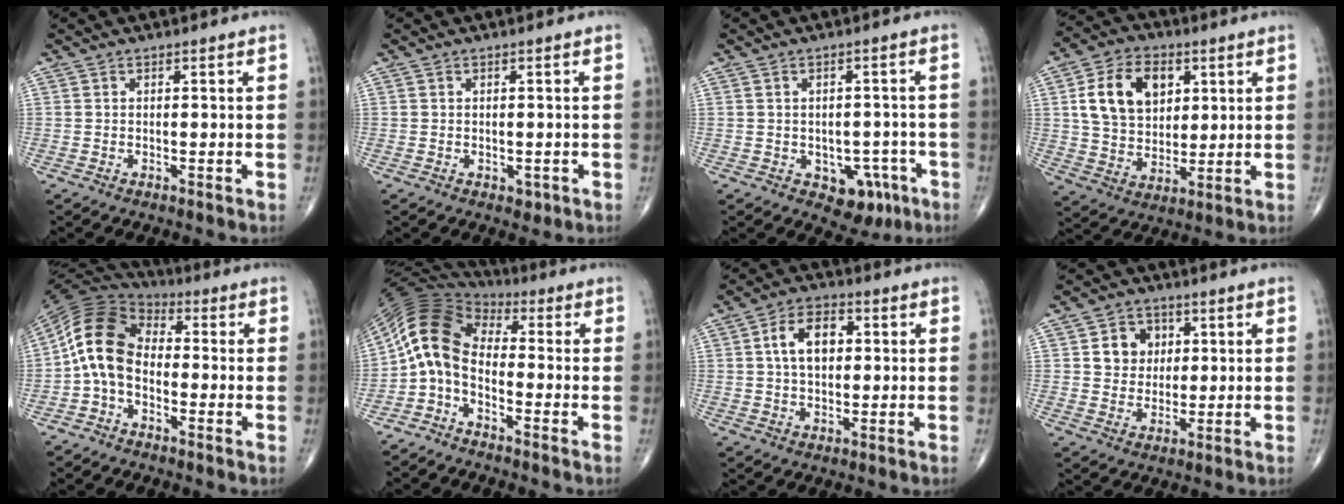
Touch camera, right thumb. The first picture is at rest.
{"total": 1.3, "force": [-0.4, 1.0, 0.7], "torque": [0.000, 0.001, 0.001]}
{"total": 7.1, "force": [-3.1, 5.0, 4.0], "torque": [-0.014, 0.022, -0.030]}
{"total": 14.1, "force": [4.3, 10.0, 9.1], "torque": [-0.128, -0.007, 0.078]}
{"total": 11.6, "force": [-1.7, 8.1, 8.1], "torque": [-0.141, 0.038, -0.047]}
{"total": 9.9, "force": [-1.7, 6.2, 7.5], "torque": [-0.134, 0.054, -0.053]}
{"total": 9.0, "force": [1.7, 5.7, 6.7], "torque": [-0.103, 0.012, 0.026]}
{"total": 7.0, "force": [1.8, 6.1, 3.0], "torque": [-0.014, -0.004, 0.031]}